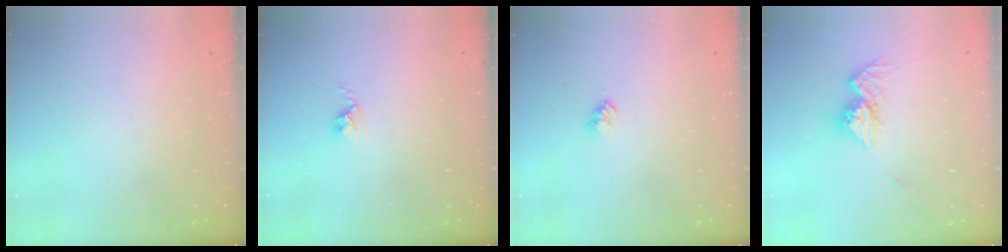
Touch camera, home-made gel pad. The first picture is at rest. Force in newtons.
{"total": 2.4, "press": 2.4, "slide": 0.3}
{"total": 2.8, "press": 2.8, "slide": 0.4}
{"total": 10.7, "press": 10.6, "slide": 0.9}